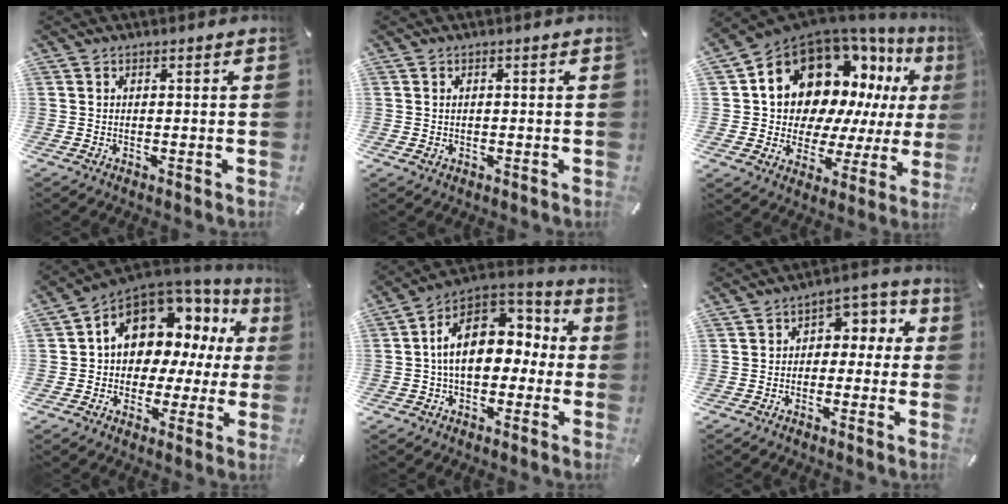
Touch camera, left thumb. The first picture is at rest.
{"total": 1.1, "force": [0.1, 1.0, 0.4], "torque": [-0.011, 0.006, 0.000]}
{"total": 16.6, "force": [9.0, 11.9, 7.5], "torque": [-0.117, -0.086, 0.172]}
{"total": 11.8, "force": [5.7, 8.7, 5.5], "torque": [-0.099, -0.049, 0.103]}
{"total": 16.4, "force": [2.0, 11.2, 11.8], "torque": [-0.199, 0.001, 0.037]}
{"total": 5.3, "force": [-0.8, 4.3, 2.9], "torque": [-0.033, 0.012, -0.025]}